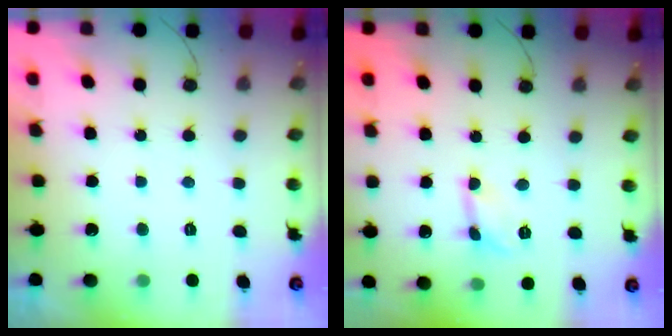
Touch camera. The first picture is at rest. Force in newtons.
{"total": 2.8, "press": 2.7, "slide": 0.3}